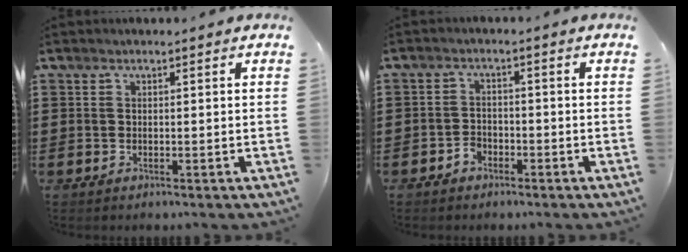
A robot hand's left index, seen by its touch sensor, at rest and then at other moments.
{"total": 2.1, "force": [-1.6, 1.2, 0.5], "torque": [-0.015, 0.003, -0.034]}